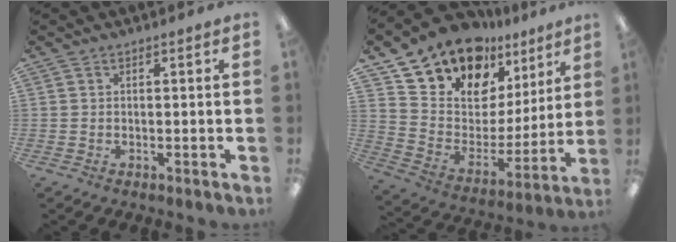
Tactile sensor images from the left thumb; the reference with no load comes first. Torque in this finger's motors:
{"motor_torque": [2.10, 2.18, 1.33, -1.44, 0.24]}